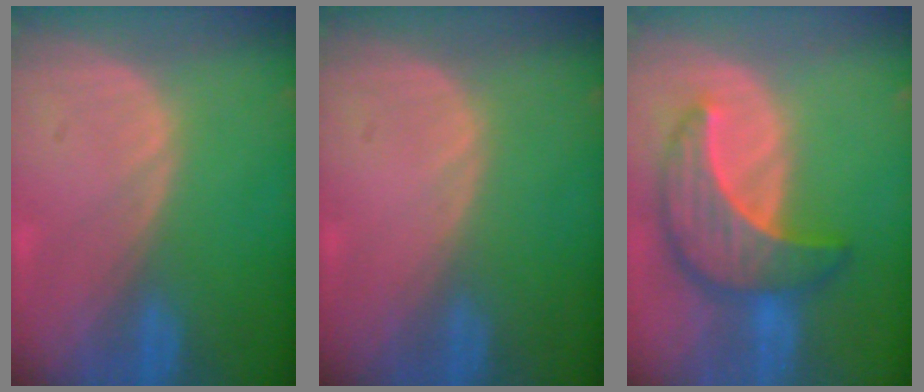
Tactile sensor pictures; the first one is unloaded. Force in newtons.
{"total": 0.0}
{"total": 9.1, "press": 9.1, "slide": 0.7}